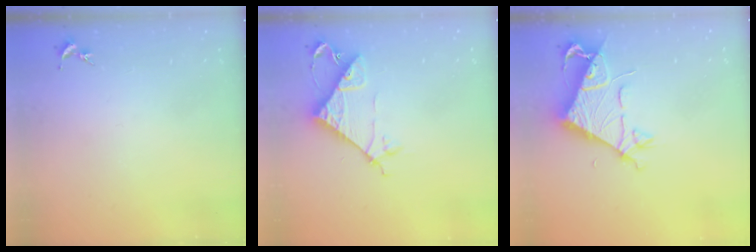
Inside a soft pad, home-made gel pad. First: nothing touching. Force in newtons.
{"total": 7.7, "press": 7.7, "slide": 0.7}
{"total": 7.4, "press": 7.4, "slide": 0.7}